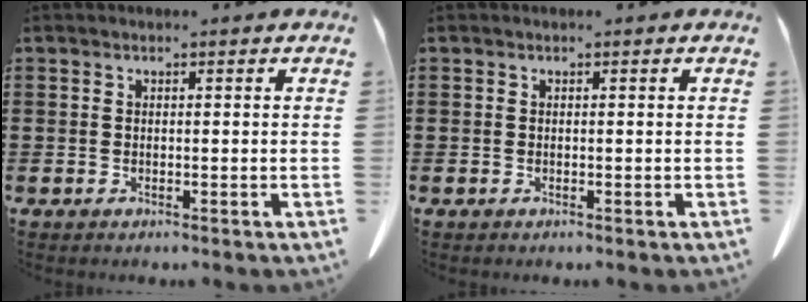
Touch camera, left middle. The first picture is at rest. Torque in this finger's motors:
{"motor_torque": [0.02, -0.02, 0.01, -0.01]}